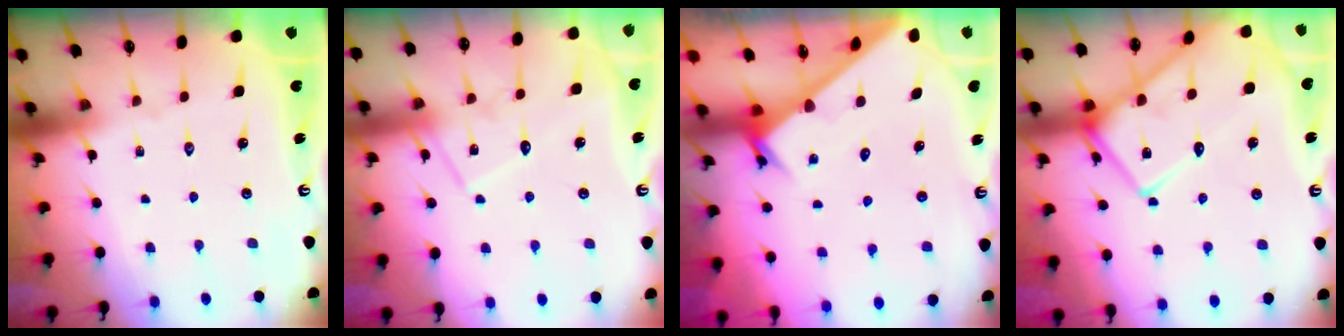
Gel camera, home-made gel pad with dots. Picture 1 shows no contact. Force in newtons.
{"total": 11.6, "press": 11.5, "slide": 0.8}
{"total": 2.9, "press": 2.9, "slide": 0.1}
{"total": 16.1, "press": 16.0, "slide": 1.4}